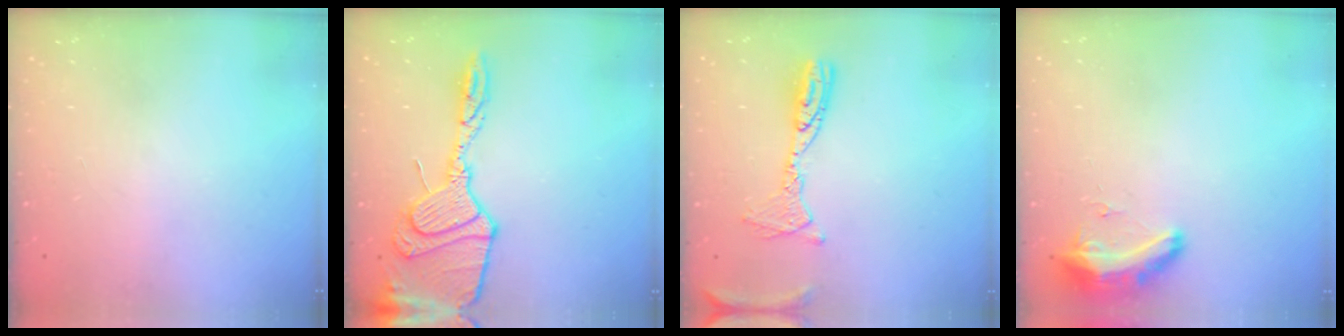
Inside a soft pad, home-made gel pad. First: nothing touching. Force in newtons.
{"total": 17.9, "press": 17.8, "slide": 1.4}
{"total": 11.6, "press": 11.5, "slide": 1.1}
{"total": 8.3, "press": 8.2, "slide": 1.2}